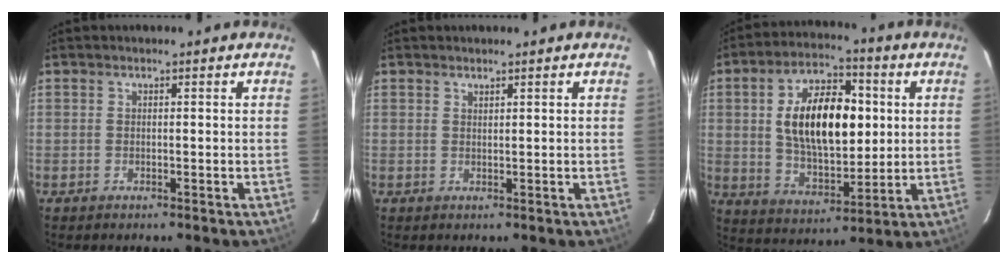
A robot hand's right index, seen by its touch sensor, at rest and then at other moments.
{"total": 0.7, "force": [0.7, 0.1, 0.2], "torque": [-0.003, -0.001, 0.013]}
{"total": 17.6, "force": [2.7, 9.4, 14.6], "torque": [-0.251, 0.021, 0.056]}